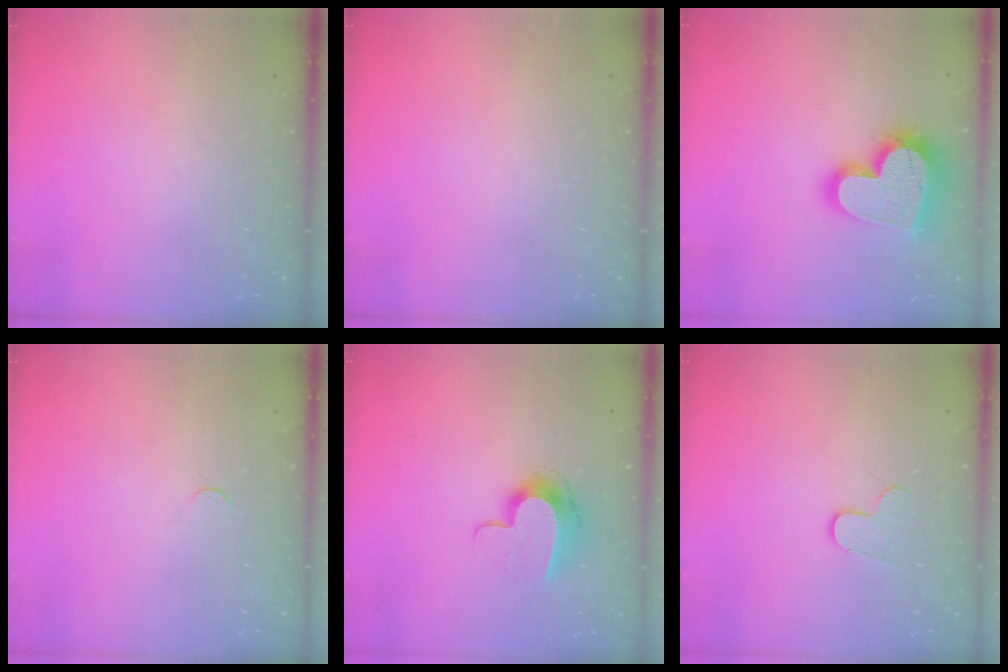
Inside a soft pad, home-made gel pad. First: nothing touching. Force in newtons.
{"total": 0.0}
{"total": 20.8, "press": 20.7, "slide": 1.8}
{"total": 2.9, "press": 2.9, "slide": 0.4}
{"total": 10.1, "press": 10.1, "slide": 0.6}
{"total": 6.1, "press": 6.1, "slide": 0.5}